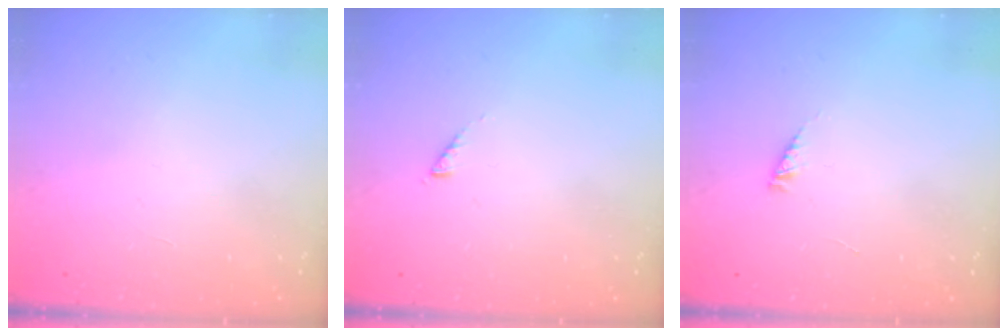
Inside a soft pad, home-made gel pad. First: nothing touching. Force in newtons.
{"total": 1.3, "press": 1.3, "slide": 0.3}
{"total": 2.8, "press": 2.7, "slide": 0.4}